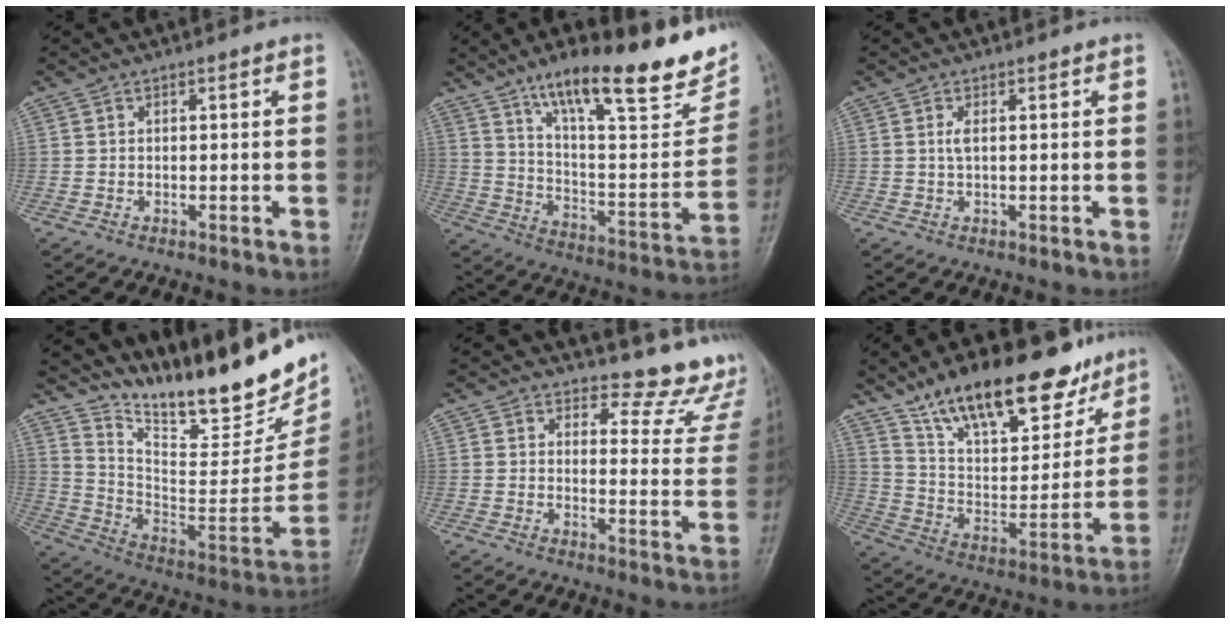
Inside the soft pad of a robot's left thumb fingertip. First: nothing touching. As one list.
[{"total": 27.2, "force": [17.5, 7.8, 19.2], "torque": [-0.244, -0.053, 0.278]}, {"total": 1.5, "force": [0.4, 0.5, 1.4], "torque": [-0.034, 0.002, 0.010]}, {"total": 27.5, "force": [20.7, 8.1, 16.2], "torque": [-0.216, -0.109, 0.324]}, {"total": 11.8, "force": [10.9, 4.0, 2.3], "torque": [0.015, -0.110, 0.105]}, {"total": 23.3, "force": [16.3, 9.5, 13.7], "torque": [-0.166, -0.062, 0.271]}]